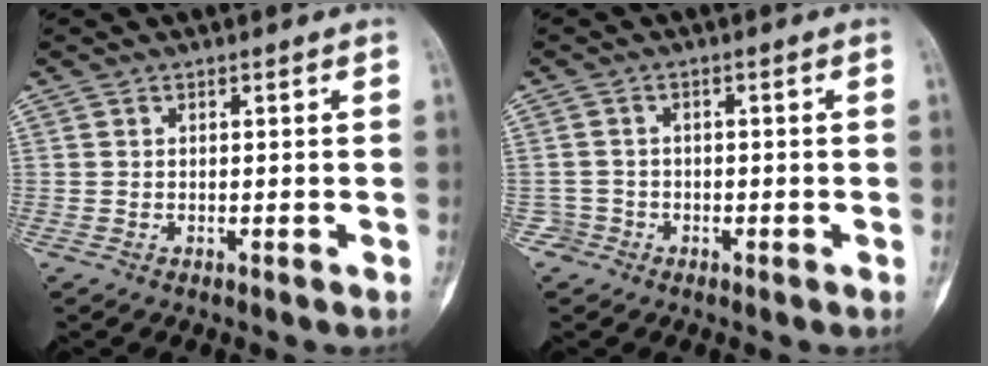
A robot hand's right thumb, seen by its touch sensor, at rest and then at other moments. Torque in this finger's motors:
{"motor_torque": [-0.39, -0.08, -0.25, -0.07, -0.14]}